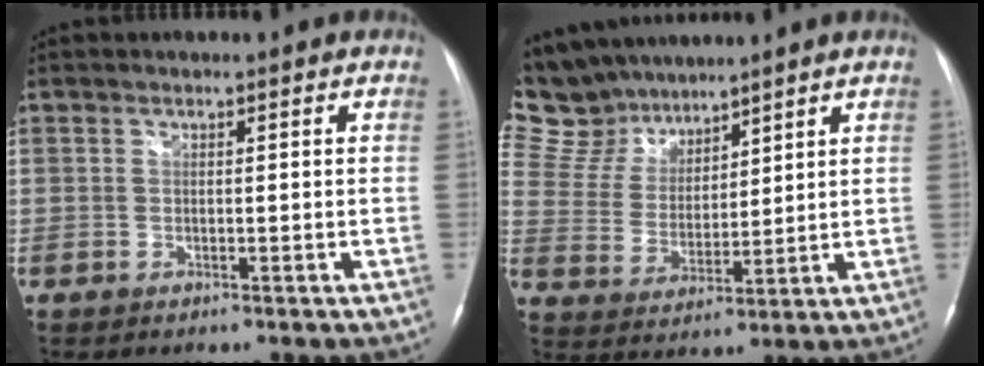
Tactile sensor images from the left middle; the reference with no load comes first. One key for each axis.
{"total": 12.2, "fx": 10.9, "fy": 5.2, "fz": 1.7, "tx": -0.052, "ty": 0.022, "tz": 0.225}